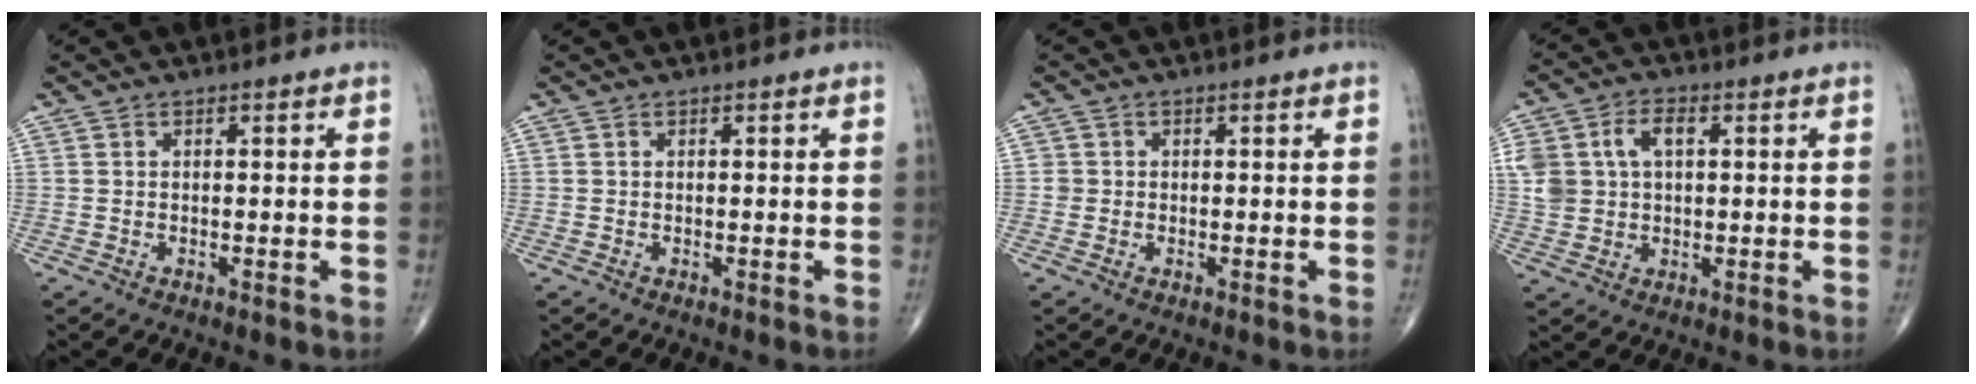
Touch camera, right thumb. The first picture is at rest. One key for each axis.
{"total": 0.0}
{"total": 1.3, "fx": 0.0, "fy": 1.3, "fz": 0.1, "tx": 0.007, "ty": 0.005, "tz": -0.003}
{"total": 9.4, "fx": 2.1, "fy": 6.4, "fz": 6.5, "tx": -0.130, "ty": 0.010, "tz": 0.045}